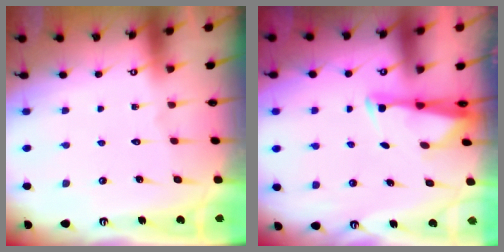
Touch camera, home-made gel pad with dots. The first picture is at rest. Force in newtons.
{"total": 2.9, "press": 2.8, "slide": 0.8}